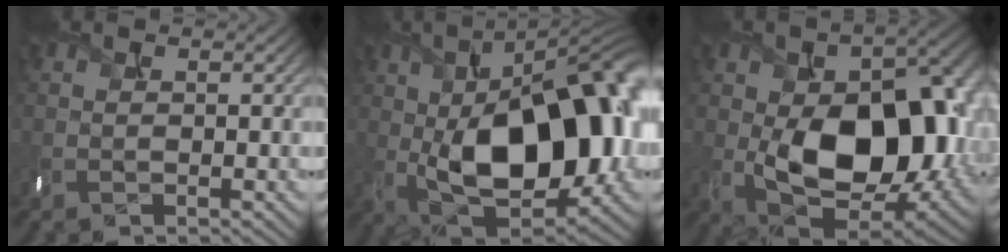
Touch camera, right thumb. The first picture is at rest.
{"total": 20.0, "force": [-0.5, 10.8, 16.8], "torque": [-0.248, 0.002, -0.020]}
{"total": 17.3, "force": [-1.6, 10.9, 13.3], "torque": [-0.202, -0.035, -0.008]}